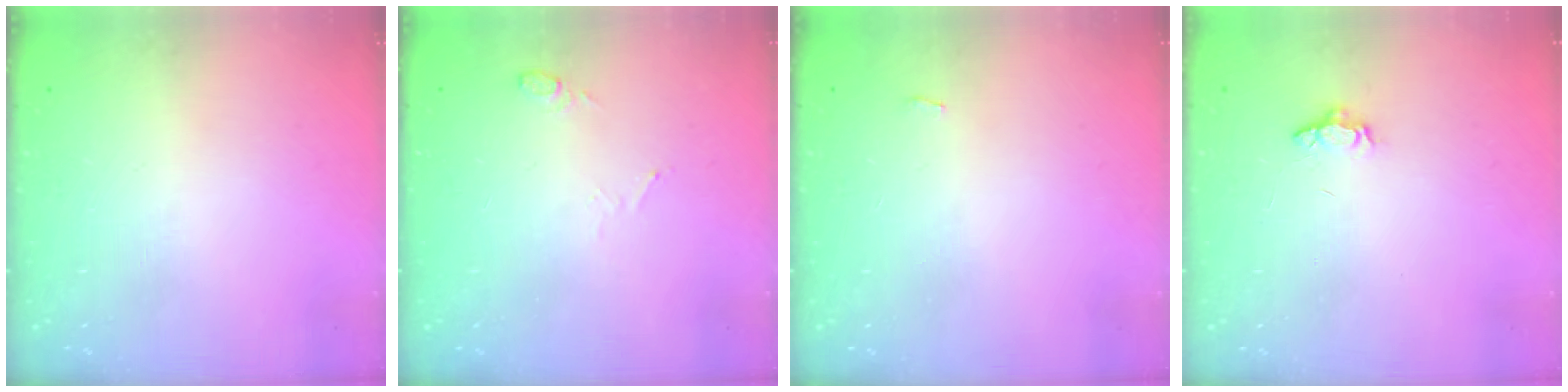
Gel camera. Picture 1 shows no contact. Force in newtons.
{"total": 13.2, "press": 5.8, "slide": 11.9}
{"total": 2.3, "press": 2.3, "slide": 0.3}
{"total": 3.5, "press": 3.5, "slide": 0.4}